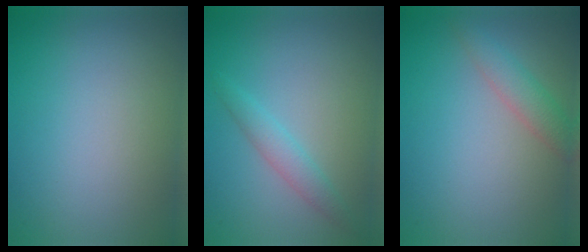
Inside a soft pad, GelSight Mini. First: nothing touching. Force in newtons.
{"total": 1.8, "press": 1.8, "slide": 0.0}
{"total": 2.2, "press": 2.2, "slide": 0.1}